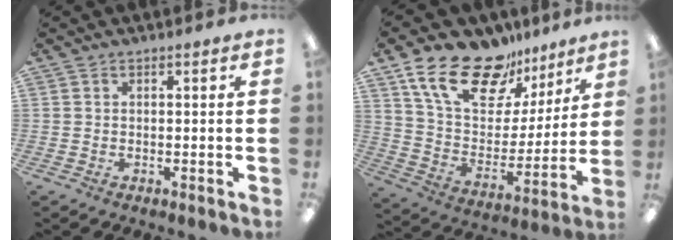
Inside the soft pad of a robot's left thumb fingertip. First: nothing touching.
{"total": 19.8, "force": [14.2, 10.0, 9.5], "torque": [-0.181, -0.083, 0.256]}